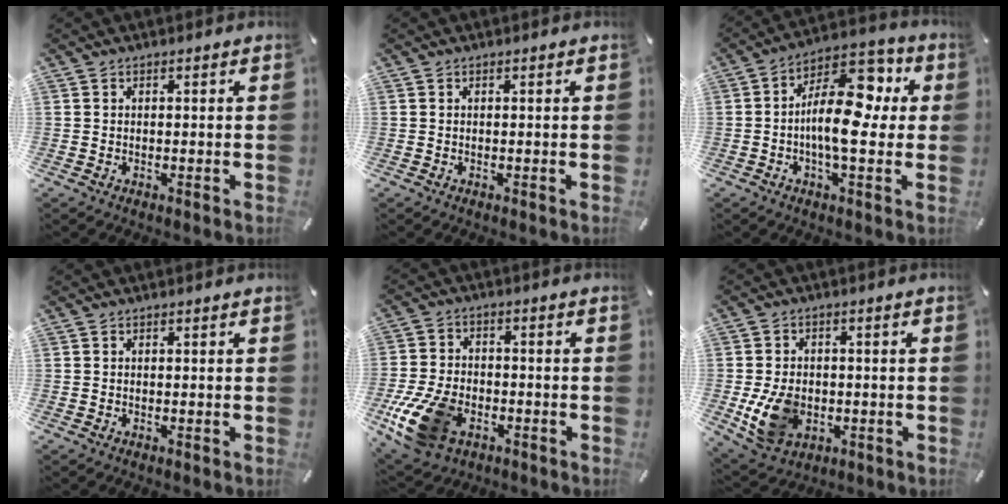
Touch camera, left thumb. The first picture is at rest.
{"total": 0.0}
{"total": 15.9, "force": [0.4, 8.2, 13.5], "torque": [-0.216, -0.004, 0.005]}
{"total": 0.0}
{"total": 14.4, "force": [-5.9, 9.4, 9.2], "torque": [-0.200, 0.023, -0.101]}
{"total": 10.5, "force": [-1.9, 8.0, 6.5], "torque": [-0.134, 0.003, -0.032]}